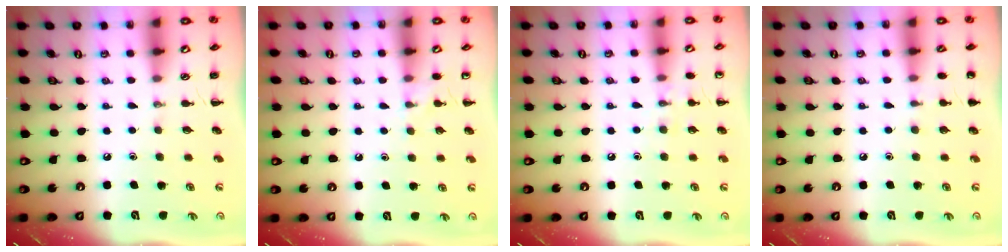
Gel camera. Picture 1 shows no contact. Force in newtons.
{"total": 5.7, "press": 5.5, "slide": 1.6}
{"total": 6.5, "press": 6.2, "slide": 1.9}
{"total": 5.2, "press": 4.9, "slide": 1.5}